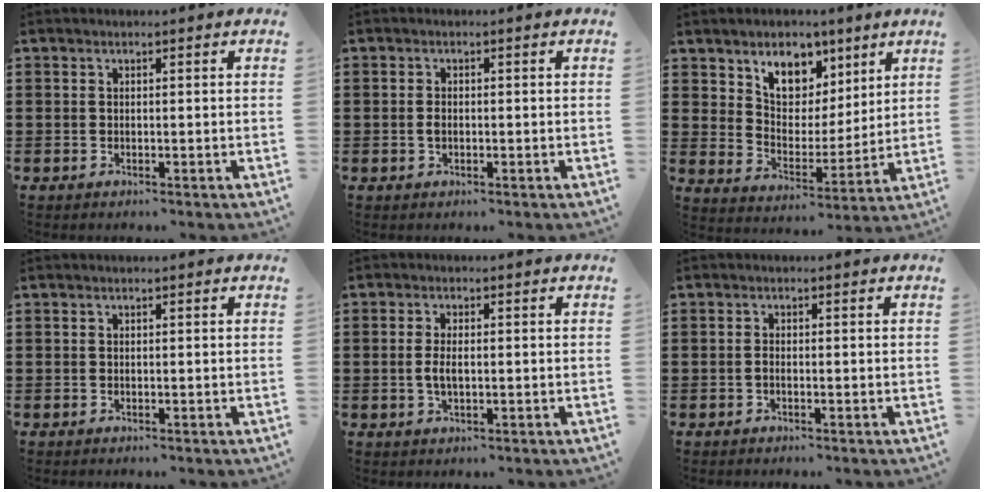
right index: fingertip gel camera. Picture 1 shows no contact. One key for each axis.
{"total": 1.2, "fx": -0.2, "fy": 0.6, "fz": 1.1, "tx": -0.023, "ty": -0.001, "tz": -0.003}
{"total": 8.0, "fx": 5.6, "fy": 5.4, "fz": 2.0, "tx": -0.066, "ty": -0.021, "tz": 0.102}
{"total": 0.0}
{"total": 2.9, "fx": -0.2, "fy": 1.3, "fz": 2.6, "tx": -0.058, "ty": 0.000, "tz": -0.008}
{"total": 0.7, "fx": -0.3, "fy": 0.0, "fz": 0.7, "tx": -0.016, "ty": -0.006, "tz": -0.004}